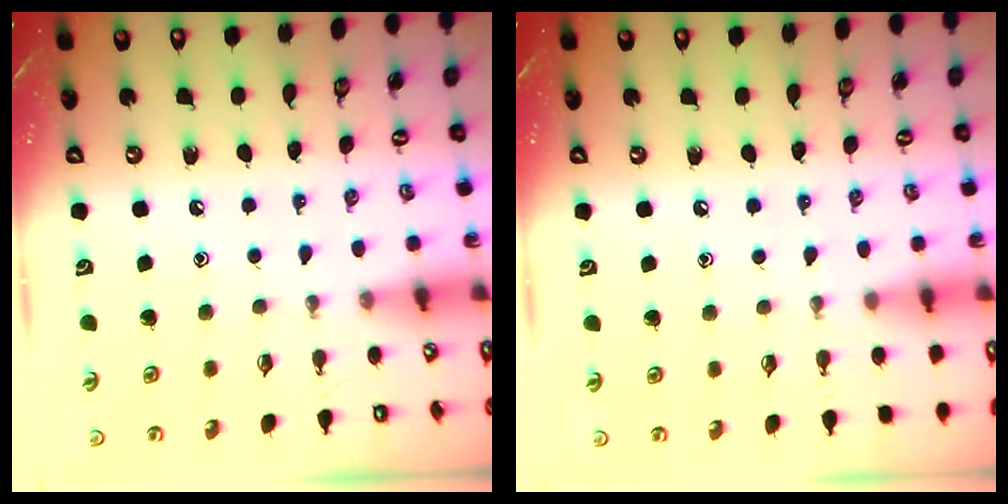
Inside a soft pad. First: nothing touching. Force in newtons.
{"total": 2.9, "press": 2.9, "slide": 0.4}